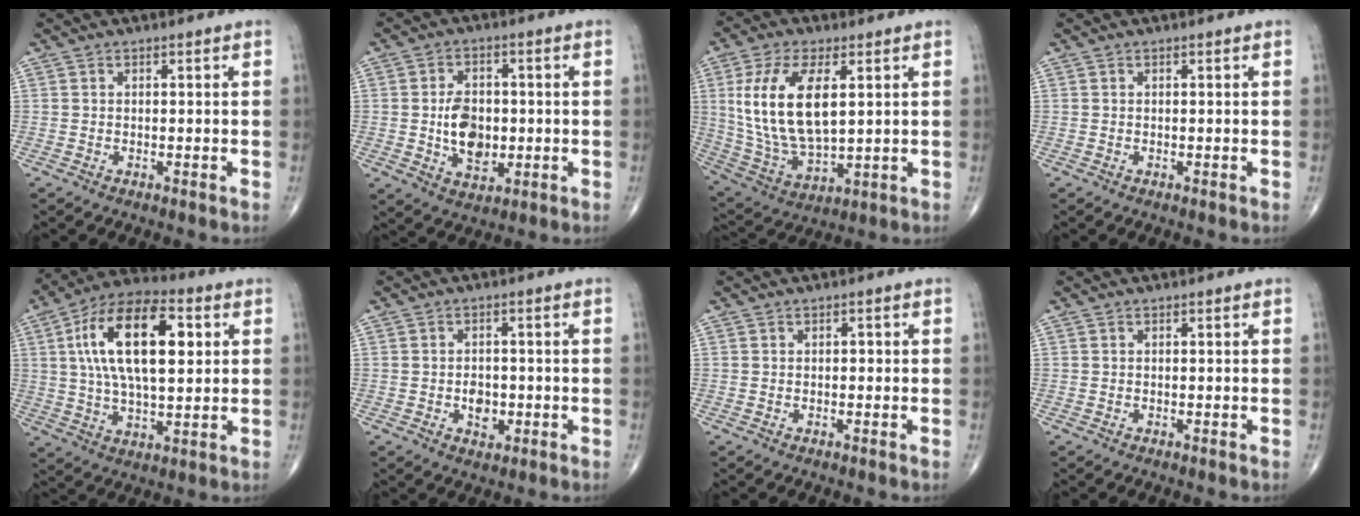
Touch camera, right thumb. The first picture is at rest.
{"total": 8.9, "force": [-0.4, 6.0, 6.6], "torque": [-0.090, -0.002, -0.004]}
{"total": 17.3, "force": [3.7, 8.4, 14.7], "torque": [-0.293, -0.016, 0.082]}
{"total": 0.0}
{"total": 19.9, "force": [4.6, 9.2, 17.0], "torque": [-0.293, 0.011, 0.073]}
{"total": 4.0, "force": [-0.9, 2.8, 2.7], "torque": [-0.028, 0.003, -0.011]}
{"total": 0.7, "force": [0.0, 0.5, 0.5], "torque": [-0.006, 0.003, -0.001]}
{"total": 0.0}